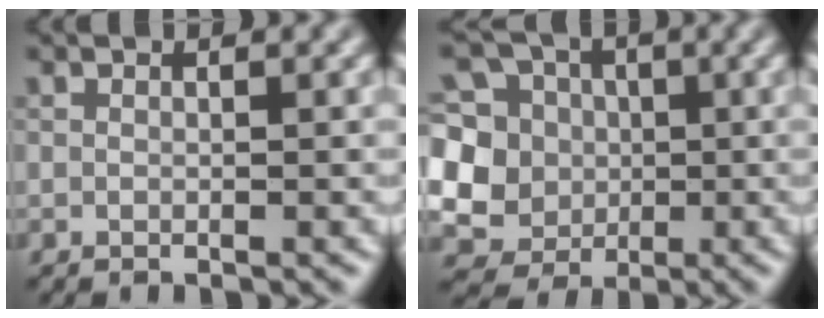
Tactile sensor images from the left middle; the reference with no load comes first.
{"total": 9.9, "force": [0.6, 9.3, 3.5], "torque": [-0.100, 0.042, -0.022]}